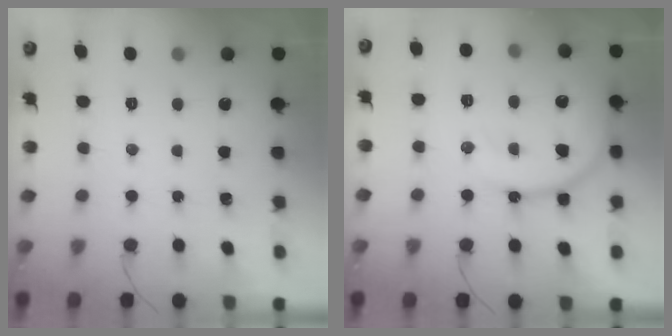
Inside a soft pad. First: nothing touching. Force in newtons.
{"total": 15.5, "press": 15.4, "slide": 2.0}